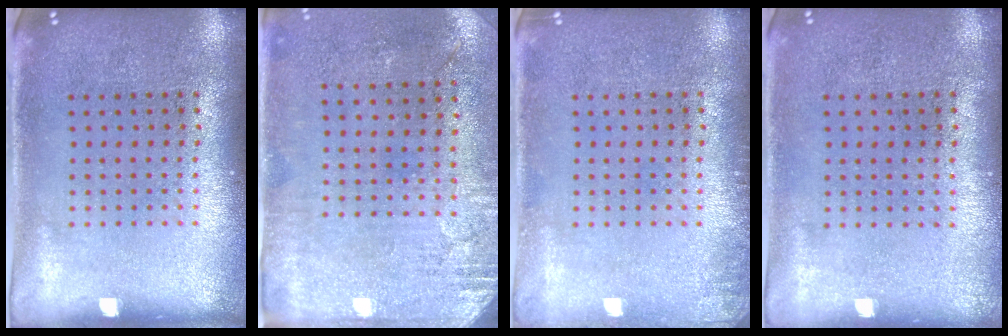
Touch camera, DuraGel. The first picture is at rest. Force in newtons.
{"total": 2.7, "press": 2.3, "slide": 1.5}
{"total": 1.0, "press": 1.0, "slide": 0.2}
{"total": 0.0}